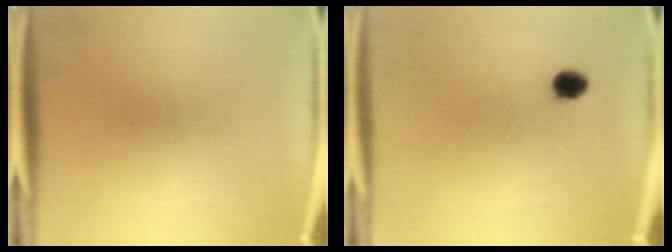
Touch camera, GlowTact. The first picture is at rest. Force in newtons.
{"total": 2.5}